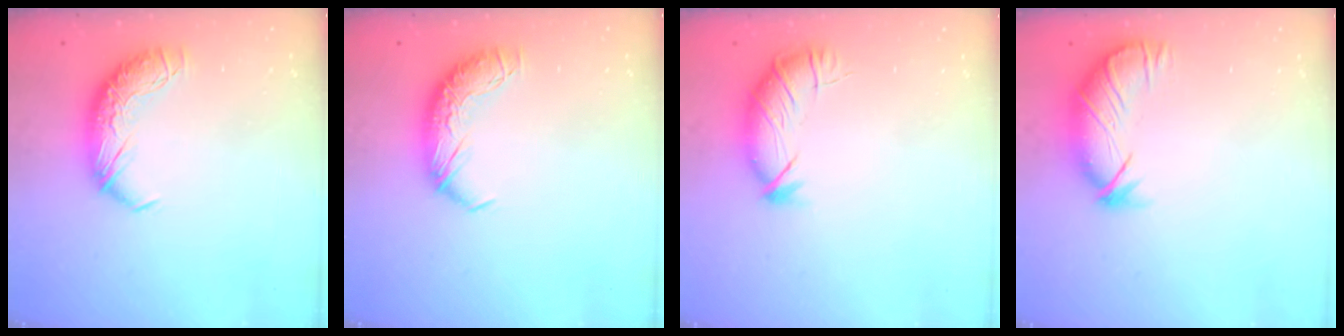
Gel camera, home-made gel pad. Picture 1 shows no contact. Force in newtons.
{"total": 0.0}
{"total": 3.5, "press": 3.4, "slide": 0.9}
{"total": 3.9, "press": 3.3, "slide": 2.0}